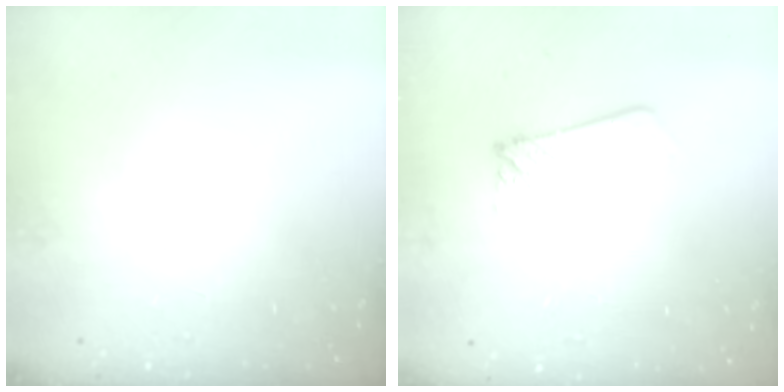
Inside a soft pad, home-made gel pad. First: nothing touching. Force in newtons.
{"total": 2.4, "press": 2.3, "slide": 0.3}